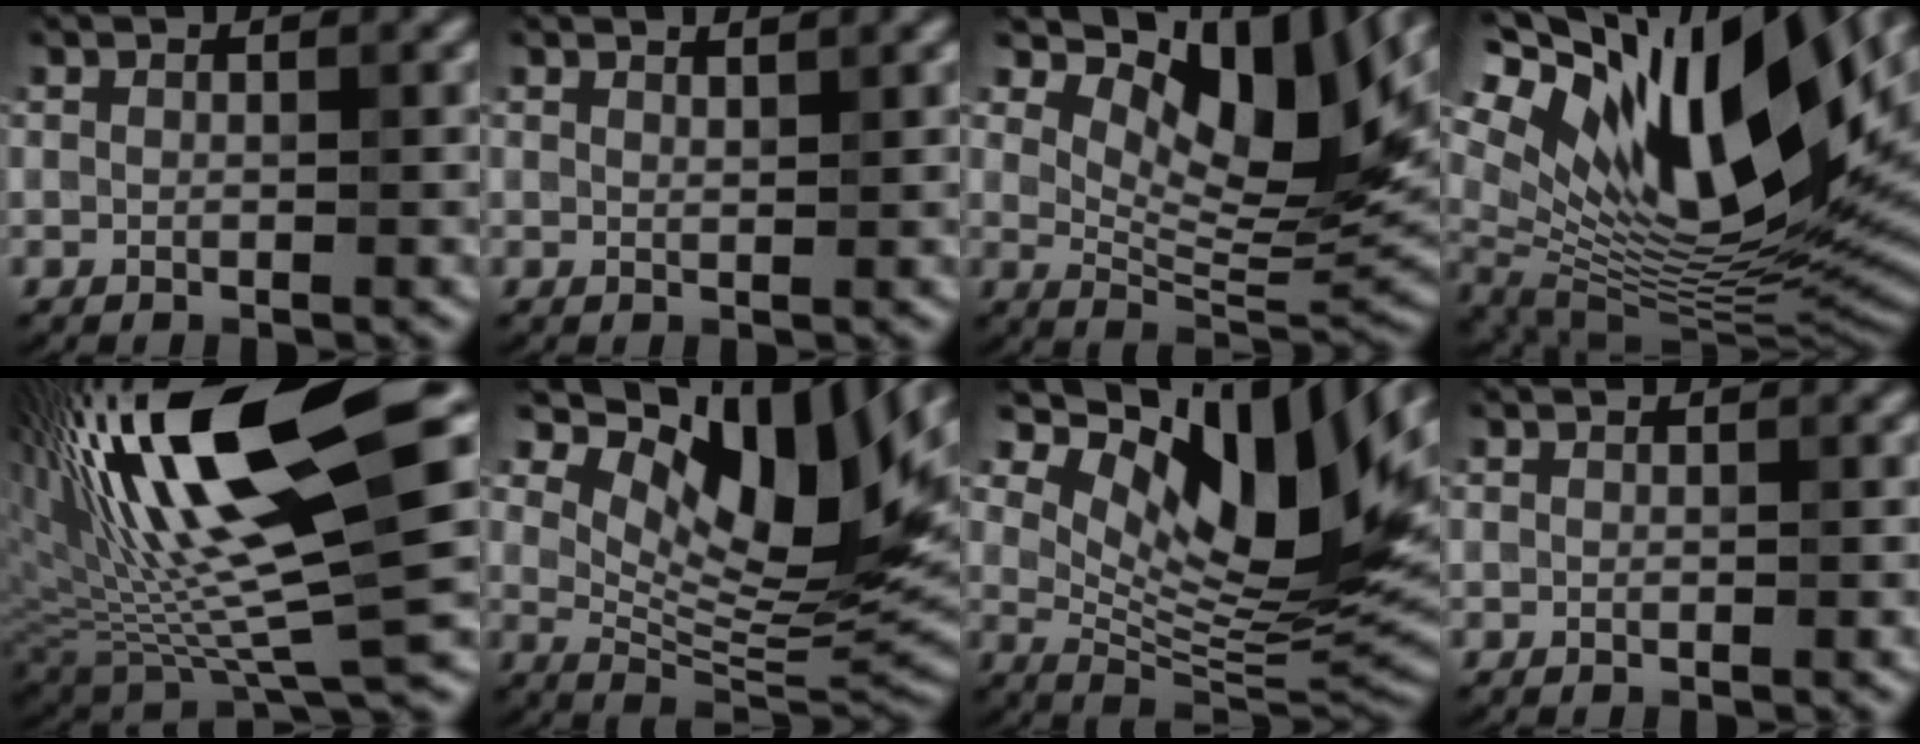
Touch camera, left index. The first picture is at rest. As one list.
[{"total": 1.1, "force": [1.1, 0.0, 0.3], "torque": [0.005, 0.002, 0.016]}, {"total": 10.9, "force": [6.1, 4.2, 7.9], "torque": [-0.115, -0.003, 0.107]}, {"total": 18.9, "force": [8.8, 7.6, 15.0], "torque": [-0.282, 0.024, 0.149]}, {"total": 17.3, "force": [5.3, 4.3, 15.9], "torque": [-0.298, 0.008, 0.092]}, {"total": 13.2, "force": [6.9, 5.2, 10.0], "torque": [-0.158, -0.001, 0.125]}, {"total": 14.9, "force": [7.4, 5.9, 11.5], "torque": [-0.176, 0.002, 0.131]}, {"total": 0.0}]